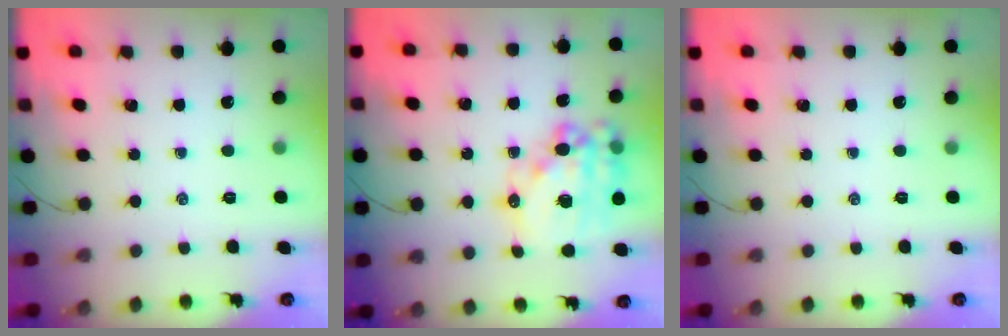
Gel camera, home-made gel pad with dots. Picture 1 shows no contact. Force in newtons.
{"total": 21.4, "press": 20.9, "slide": 4.6}
{"total": 0.0}